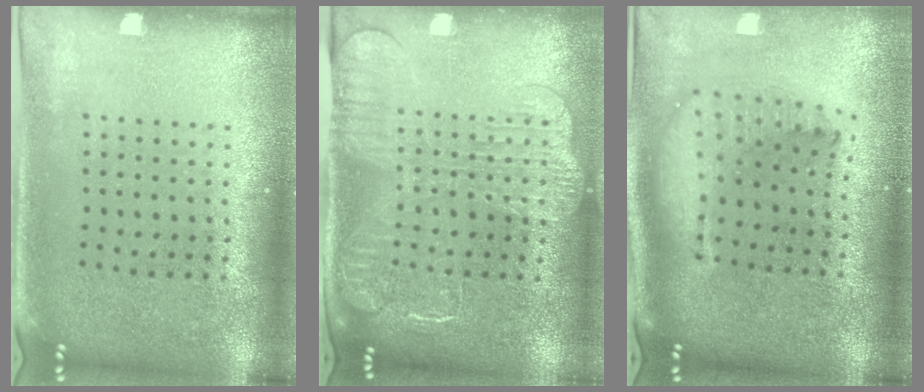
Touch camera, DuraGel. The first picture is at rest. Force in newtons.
{"total": 2.3, "press": 2.0, "slide": 1.3}
{"total": 2.2, "press": 1.7, "slide": 1.4}